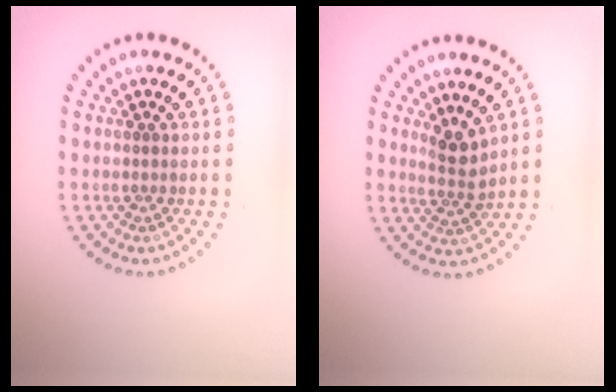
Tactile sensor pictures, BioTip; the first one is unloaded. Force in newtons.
{"total": 2.4, "press": 1.7, "slide": 1.6}